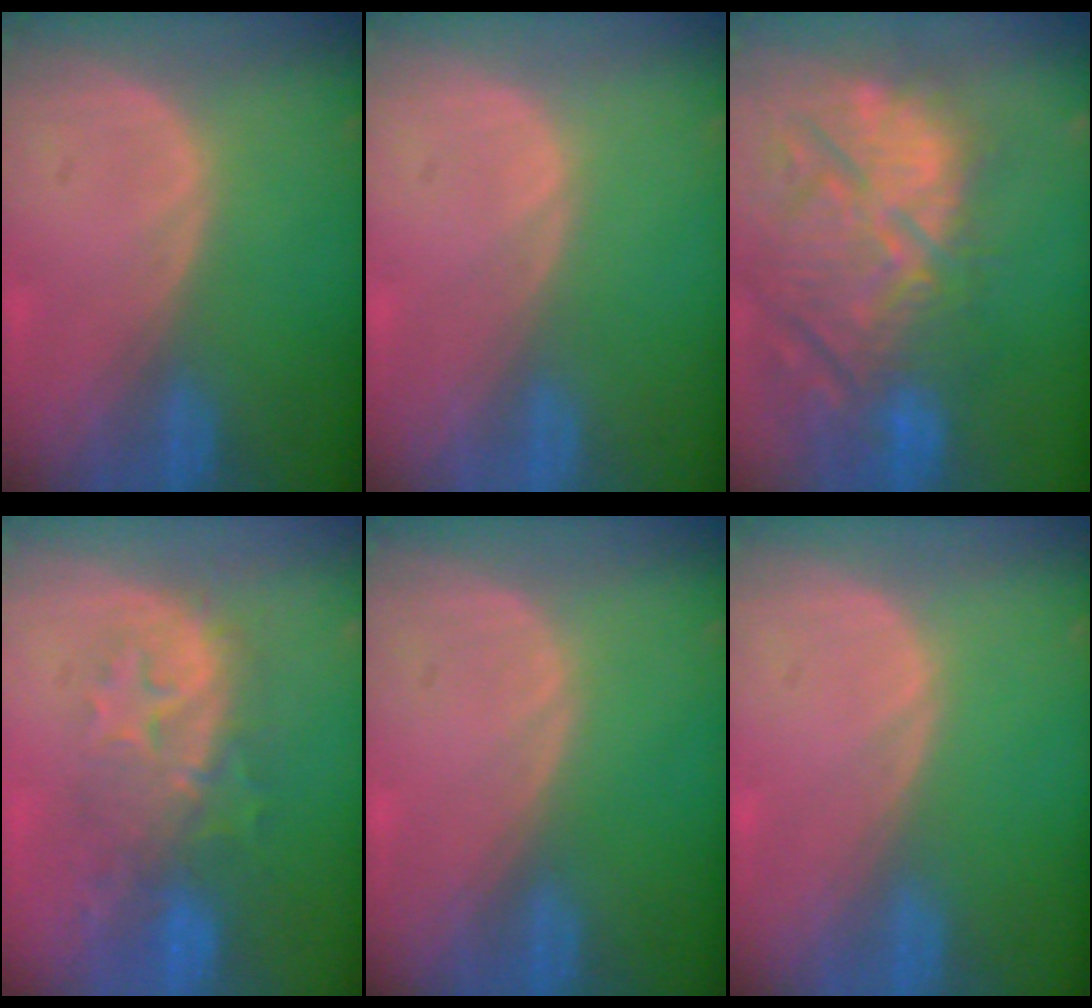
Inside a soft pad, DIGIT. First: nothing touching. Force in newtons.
{"total": 0.0}
{"total": 15.0, "press": 12.9, "slide": 7.5}
{"total": 8.6, "press": 8.3, "slide": 2.3}
{"total": 0.0}
{"total": 0.0}